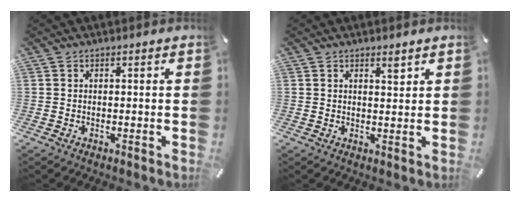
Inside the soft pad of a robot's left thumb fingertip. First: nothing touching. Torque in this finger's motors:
{"motor_torque": [0.28, -0.19, 0.01, -0.01, 0.01]}